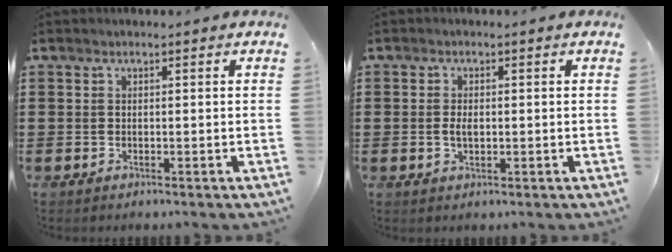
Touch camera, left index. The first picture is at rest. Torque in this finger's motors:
{"motor_torque": [2.14, 0.00, 0.03, 0.06]}